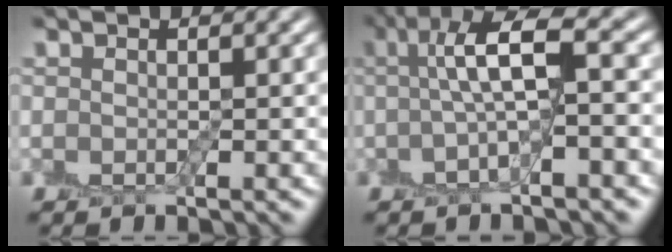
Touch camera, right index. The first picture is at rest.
{"total": 5.4, "force": [0.6, 1.1, 5.3], "torque": [-0.098, 0.017, 0.003]}